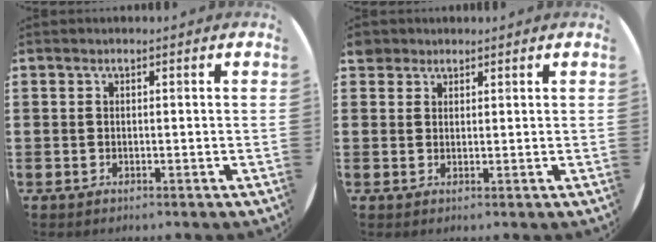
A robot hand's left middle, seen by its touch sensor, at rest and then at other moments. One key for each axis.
{"total": 2.0, "fx": 1.8, "fy": 1.0, "fz": 0.1, "tx": 0.003, "ty": 0.002, "tz": 0.034}